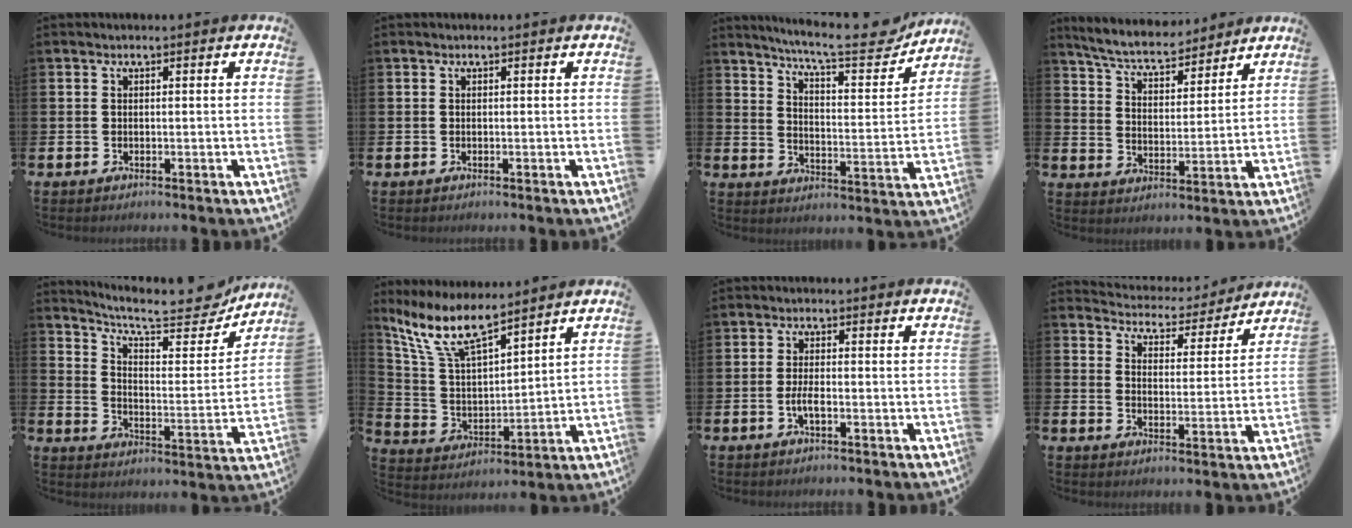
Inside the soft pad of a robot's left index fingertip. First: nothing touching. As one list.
[{"total": 0.0}, {"total": 9.3, "force": [8.4, 1.0, 3.8], "torque": [-0.079, -0.060, 0.138]}, {"total": 6.4, "force": [6.0, 1.4, 1.8], "torque": [-0.059, -0.037, 0.102]}, {"total": 9.7, "force": [8.8, 2.1, 3.5], "torque": [-0.081, -0.067, 0.149]}, {"total": 10.0, "force": [8.2, 2.5, 5.2], "torque": [-0.130, -0.035, 0.147]}, {"total": 2.2, "force": [-0.8, 0.7, 2.0], "torque": [-0.044, 0.002, -0.017]}, {"total": 4.8, "force": [4.6, 1.1, 0.1], "torque": [-0.019, -0.043, 0.076]}]